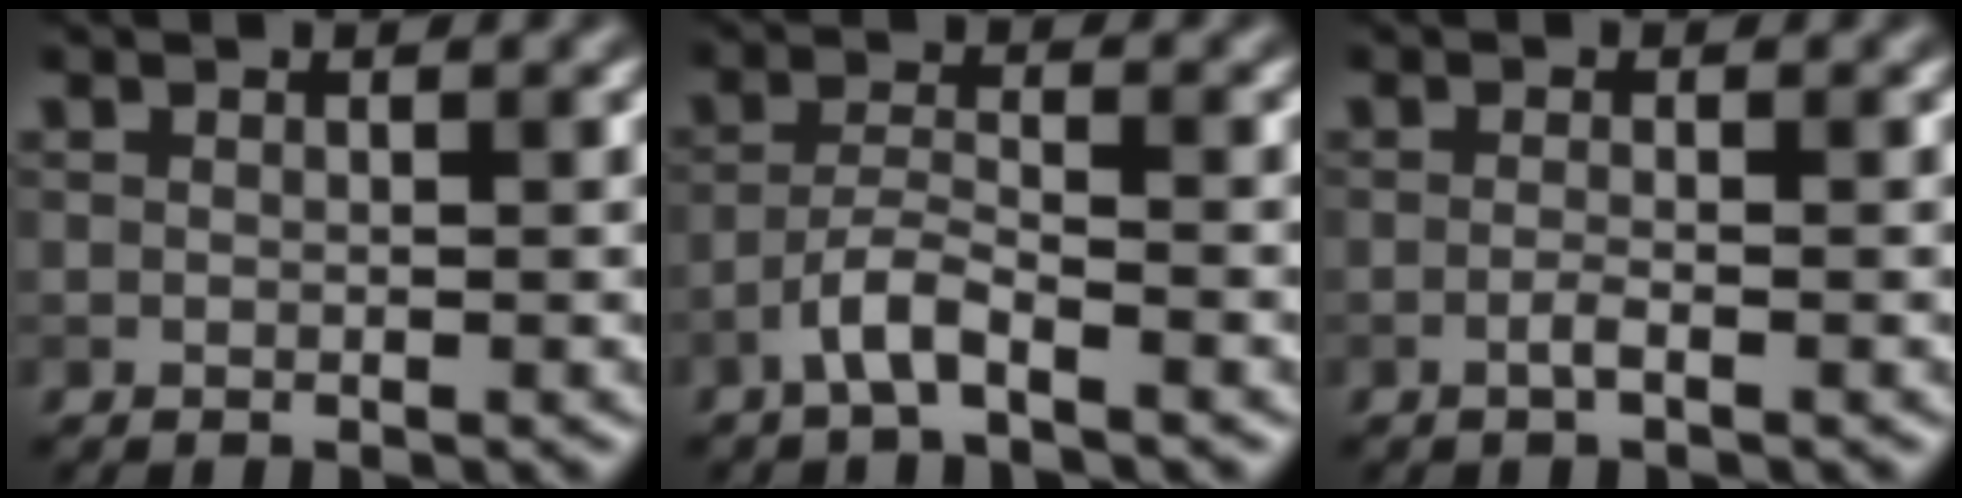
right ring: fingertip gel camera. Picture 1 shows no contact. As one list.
[{"total": 2.7, "force": [-1.9, 0.5, 1.9], "torque": [-0.040, 0.009, -0.044]}, {"total": 1.0, "force": [-0.5, 0.2, 0.9], "torque": [-0.014, 0.002, -0.012]}]